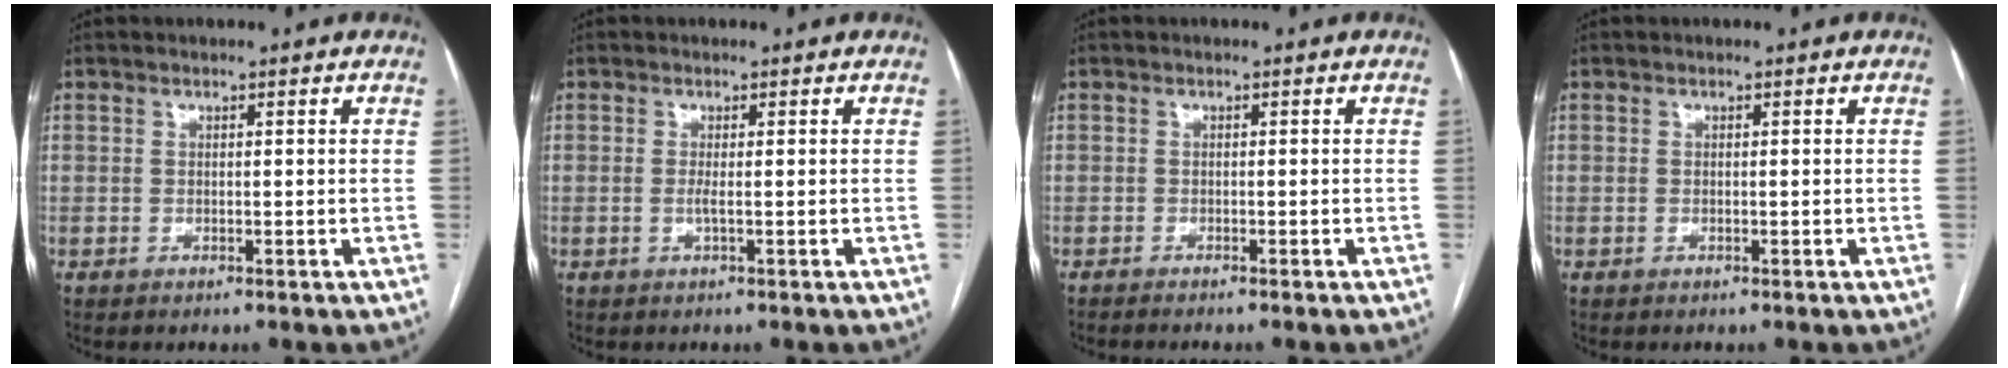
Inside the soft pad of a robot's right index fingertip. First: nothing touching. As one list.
[{"total": 0.9, "force": [-0.2, -0.2, 0.9], "torque": [-0.023, -0.002, -0.004]}, {"total": 2.7, "force": [-2.3, 0.0, 1.4], "torque": [-0.014, -0.001, -0.030]}, {"total": 0.0}]